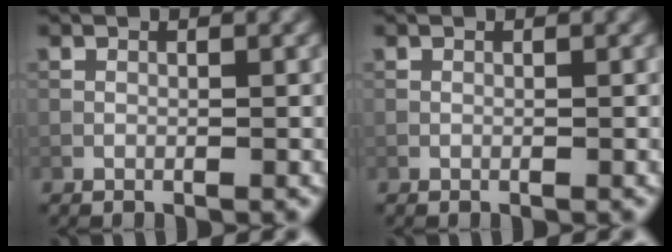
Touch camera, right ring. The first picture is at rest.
{"total": 0.0}